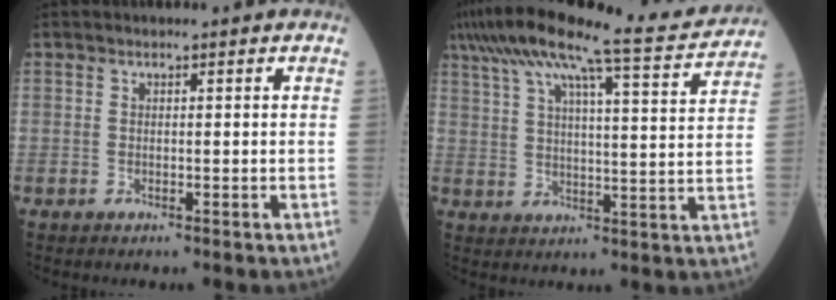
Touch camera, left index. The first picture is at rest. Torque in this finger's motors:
{"motor_torque": [0.96, -1.18, 0.79, 0.21]}